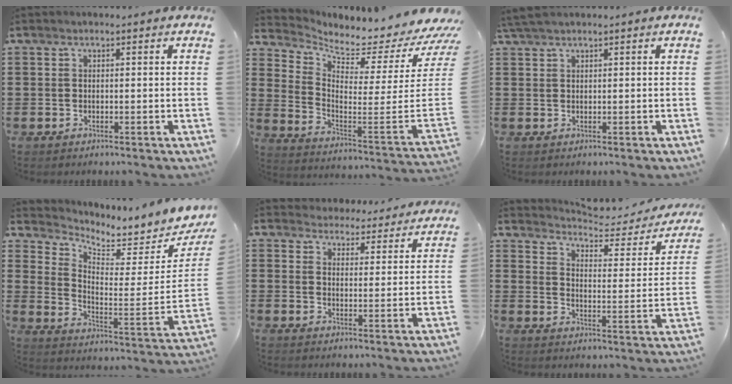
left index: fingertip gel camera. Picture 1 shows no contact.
{"total": 3.3, "force": [3.1, 0.4, 1.2], "torque": [-0.043, -0.056, 0.042]}
{"total": 2.0, "force": [1.6, 0.2, 1.2], "torque": [-0.026, 0.002, 0.032]}
{"total": 4.6, "force": [4.3, 0.9, 1.3], "torque": [-0.046, -0.050, 0.069]}
{"total": 4.2, "force": [4.1, 0.5, -0.2], "torque": [-0.016, -0.024, 0.073]}
{"total": 3.7, "force": [3.5, 0.4, 1.1], "torque": [-0.044, -0.027, 0.052]}